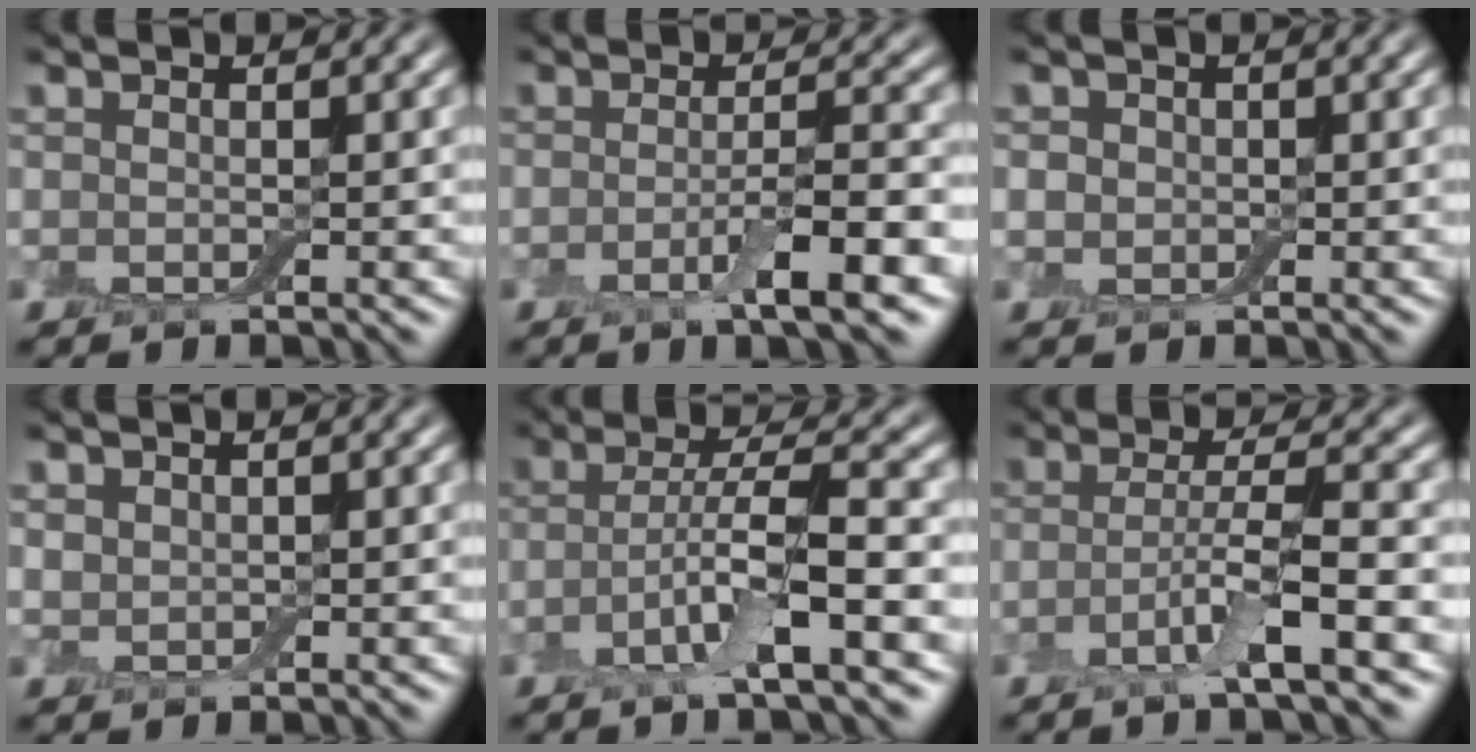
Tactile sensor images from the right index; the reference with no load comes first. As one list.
[{"total": 4.4, "force": [-1.7, 0.8, 4.0], "torque": [-0.063, -0.002, -0.030]}, {"total": 1.2, "force": [-0.1, 1.2, 0.3], "torque": [0.000, -0.006, -0.001]}, {"total": 1.0, "force": [0.5, 0.9, 0.3], "torque": [-0.004, -0.003, 0.014]}, {"total": 5.5, "force": [-2.1, 0.9, 5.0], "torque": [-0.094, 0.006, -0.046]}, {"total": 4.4, "force": [-2.0, 0.5, 3.9], "torque": [-0.070, 0.001, -0.049]}]